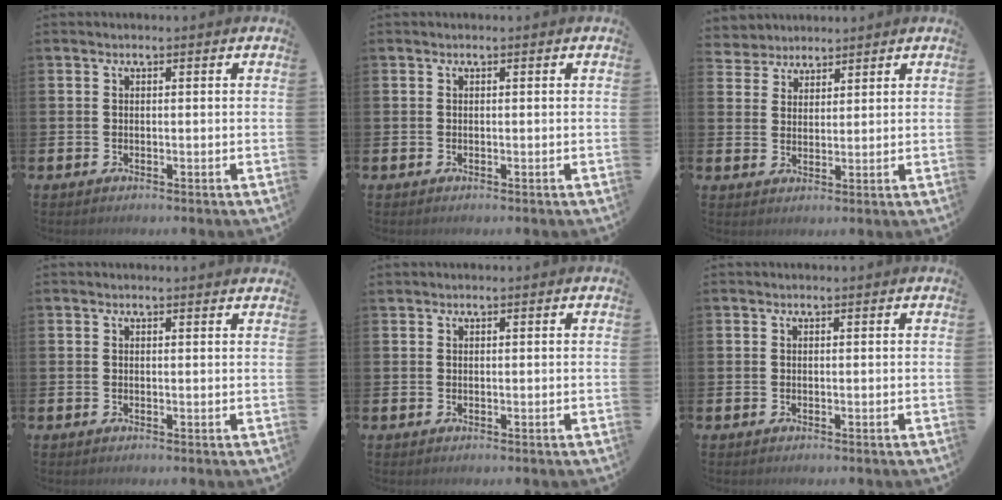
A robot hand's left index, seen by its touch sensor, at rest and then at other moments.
{"total": 0.0}
{"total": 3.8, "force": [3.5, 1.1, -0.8], "torque": [-0.007, -0.012, 0.066]}
{"total": 0.5, "force": [0.5, 0.0, 0.0], "torque": [0.008, -0.004, 0.008]}
{"total": 0.7, "force": [0.7, 0.3, -0.1], "torque": [0.002, 0.001, 0.012]}
{"total": 0.0}